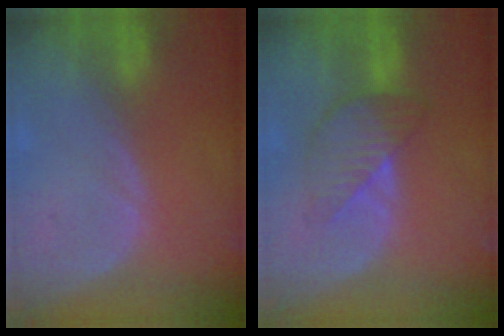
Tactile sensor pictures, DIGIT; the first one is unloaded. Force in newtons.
{"total": 5.5, "press": 5.4, "slide": 0.4}